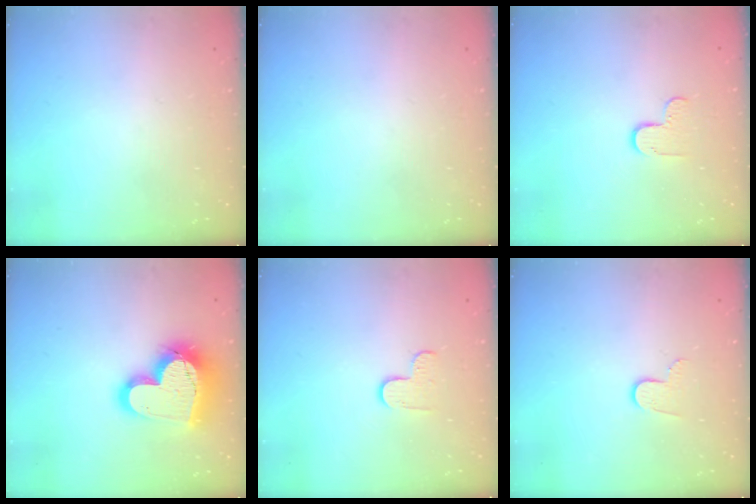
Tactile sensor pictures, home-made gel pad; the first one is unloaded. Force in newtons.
{"total": 0.0}
{"total": 4.7, "press": 4.7, "slide": 0.5}
{"total": 19.6, "press": 19.5, "slide": 1.6}
{"total": 3.7, "press": 3.7, "slide": 0.4}
{"total": 5.5, "press": 5.5, "slide": 0.5}